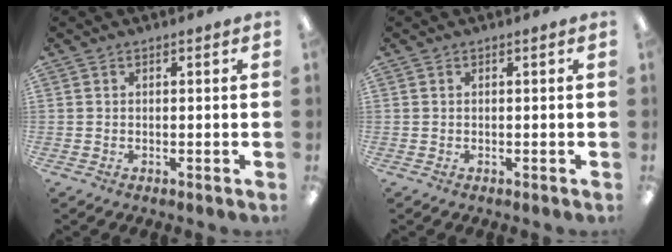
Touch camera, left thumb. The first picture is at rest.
{"total": 0.0}